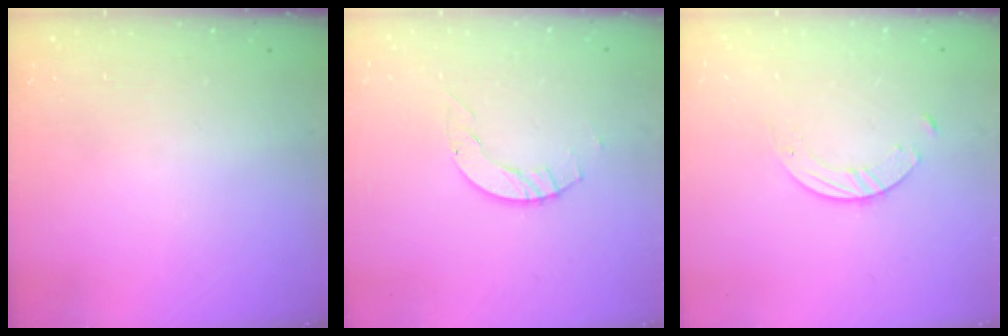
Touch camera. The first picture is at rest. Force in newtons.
{"total": 2.1, "press": 2.1, "slide": 0.3}
{"total": 1.4, "press": 1.4, "slide": 0.2}